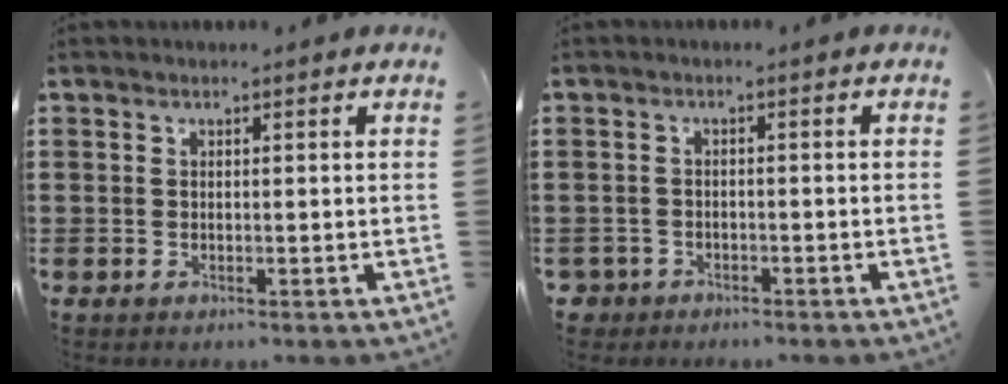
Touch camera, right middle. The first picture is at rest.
{"total": 2.0, "force": [-1.8, 0.8, -0.1], "torque": [-0.006, -0.003, -0.041]}